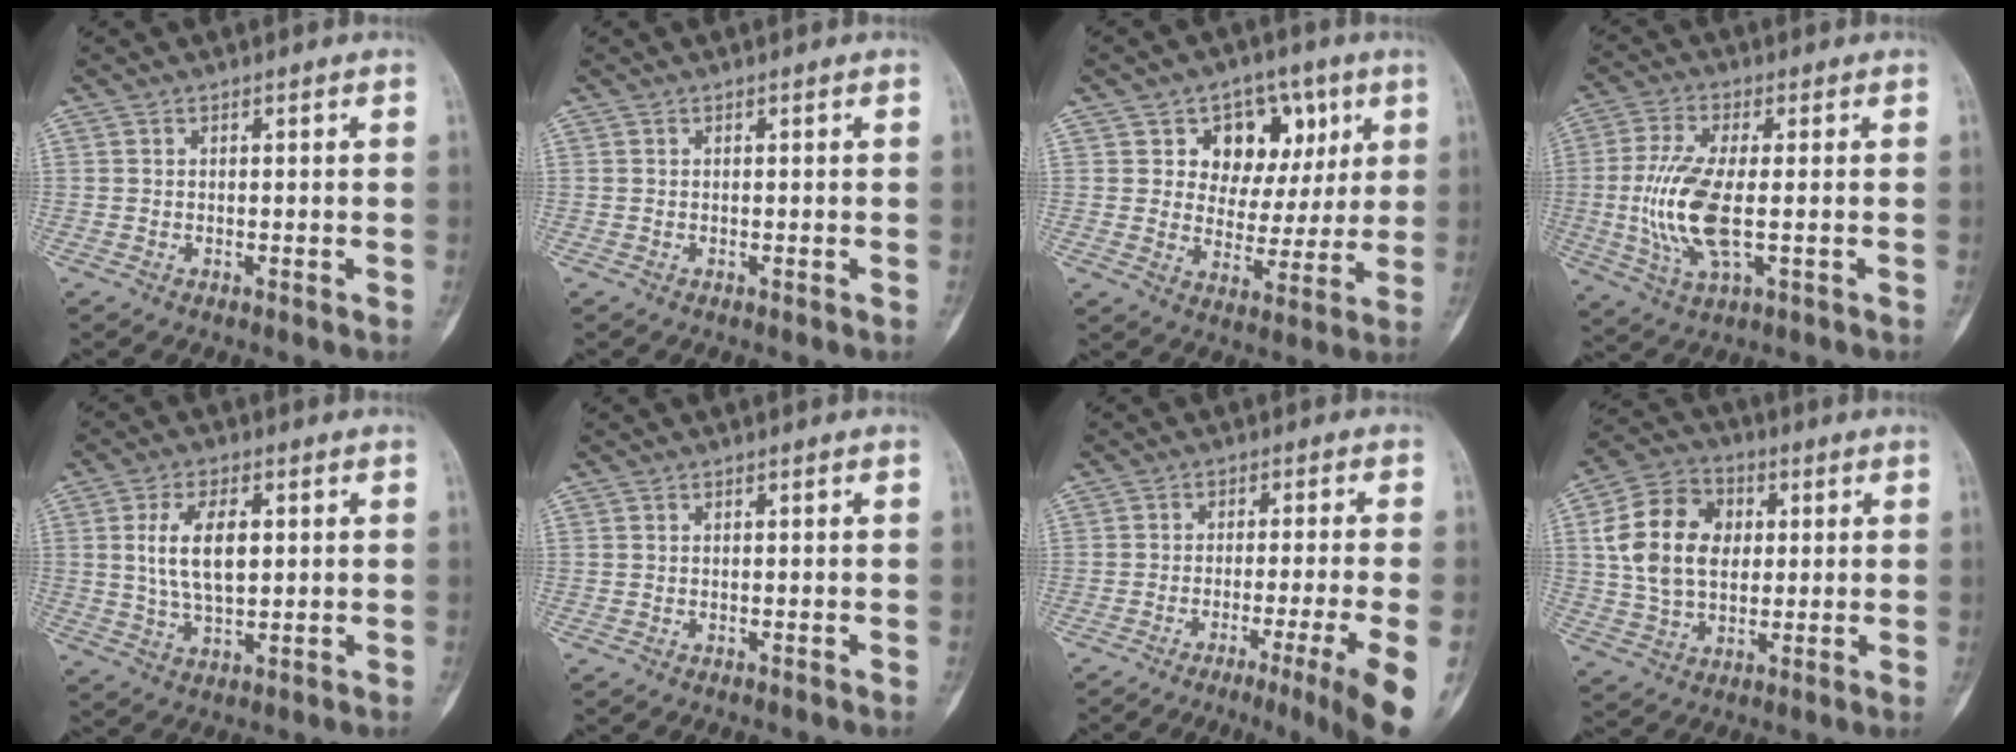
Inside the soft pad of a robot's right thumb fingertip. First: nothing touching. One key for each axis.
{"total": 0.0}
{"total": 12.6, "fx": 5.0, "fy": 9.6, "fz": 6.5, "tx": -0.038, "ty": -0.013, "tz": 0.075}
{"total": 11.9, "fx": -1.1, "fy": 4.4, "fz": 11.0, "tx": -0.245, "ty": -0.005, "tz": -0.019}
{"total": 9.4, "fx": 1.7, "fy": 4.8, "fz": 7.9, "tx": -0.140, "ty": -0.005, "tz": 0.036}
{"total": 0.0}
{"total": 11.1, "fx": -5.6, "fy": -1.0, "fz": 9.5, "tx": -0.140, "ty": -0.005, "tz": -0.084}
{"total": 14.9, "fx": 2.6, "fy": 10.8, "fz": 10.0, "tx": -0.157, "ty": 0.010, "tz": 0.044}